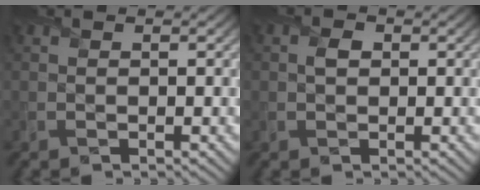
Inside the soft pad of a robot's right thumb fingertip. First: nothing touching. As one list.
[{"total": 1.3, "force": [0.2, 1.0, 0.9], "torque": [-0.019, 0.001, 0.000]}]